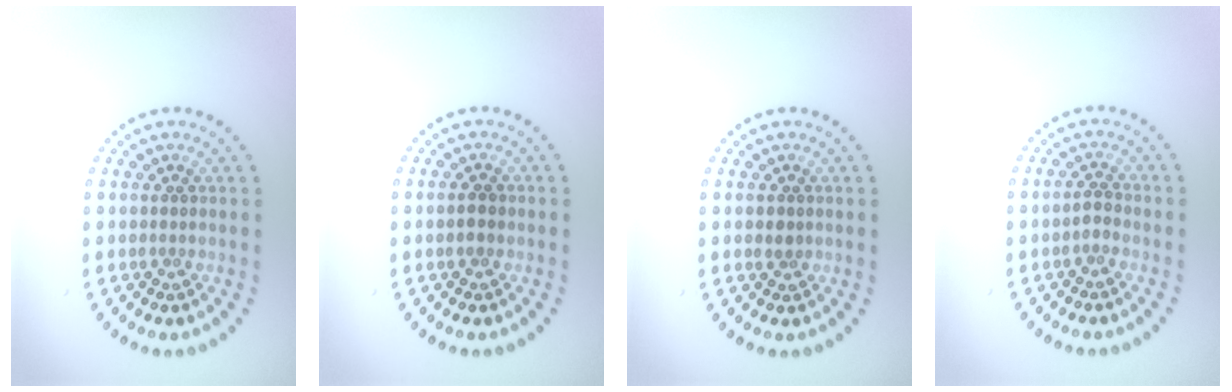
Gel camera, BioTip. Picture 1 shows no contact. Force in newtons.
{"total": 1.3, "press": 1.3, "slide": 0.1}
{"total": 0.9, "press": 0.8, "slide": 0.4}
{"total": 0.9, "press": 0.8, "slide": 0.4}